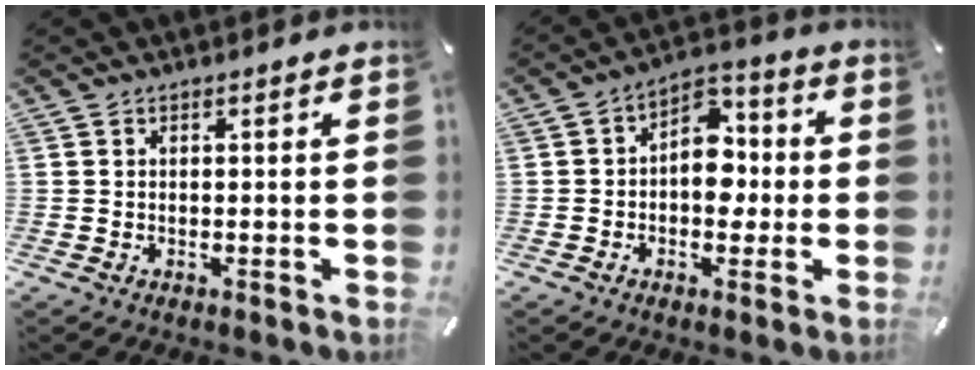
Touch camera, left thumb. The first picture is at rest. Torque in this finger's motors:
{"motor_torque": [0.79, 1.89, 0.50, -0.41, 0.24]}